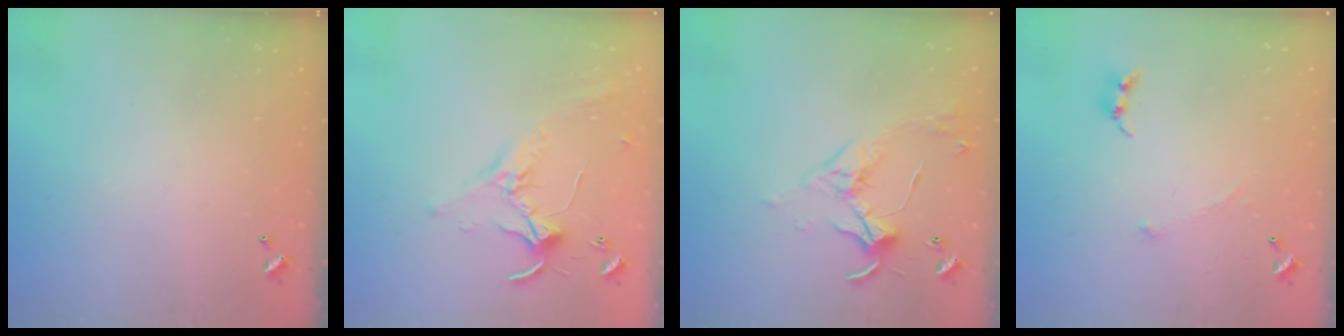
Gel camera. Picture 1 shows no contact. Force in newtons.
{"total": 0.9, "press": 0.8, "slide": 0.4}
{"total": 3.4, "press": 3.4, "slide": 0.6}
{"total": 0.6, "press": 0.6, "slide": 0.3}